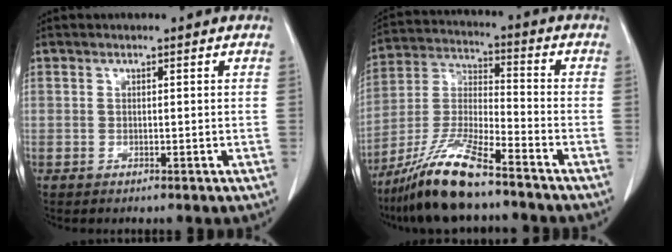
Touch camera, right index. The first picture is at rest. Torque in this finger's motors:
{"motor_torque": [1.09, -1.05, 0.28, 0.09]}